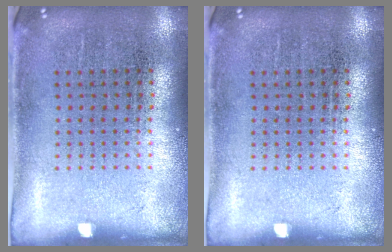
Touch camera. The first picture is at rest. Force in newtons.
{"total": 0.0}